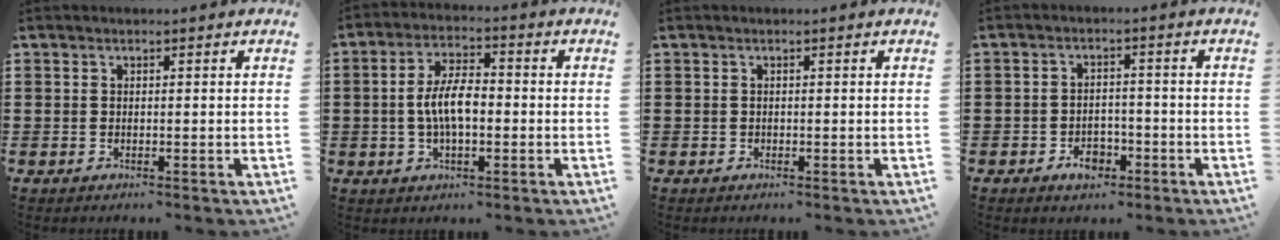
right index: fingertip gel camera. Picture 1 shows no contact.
{"total": 6.9, "force": [-0.5, 2.7, 6.3], "torque": [-0.130, 0.002, -0.014]}
{"total": 0.0}
{"total": 3.6, "force": [-2.1, 2.2, 1.9], "torque": [-0.035, 0.004, -0.040]}